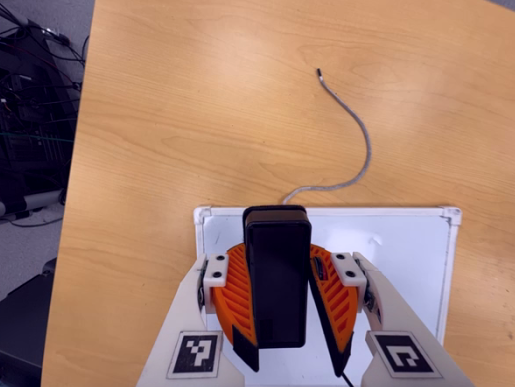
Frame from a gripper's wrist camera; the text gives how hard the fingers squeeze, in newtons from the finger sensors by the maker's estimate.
{"total": 10.5, "left": 9.9, "right": 11.0}